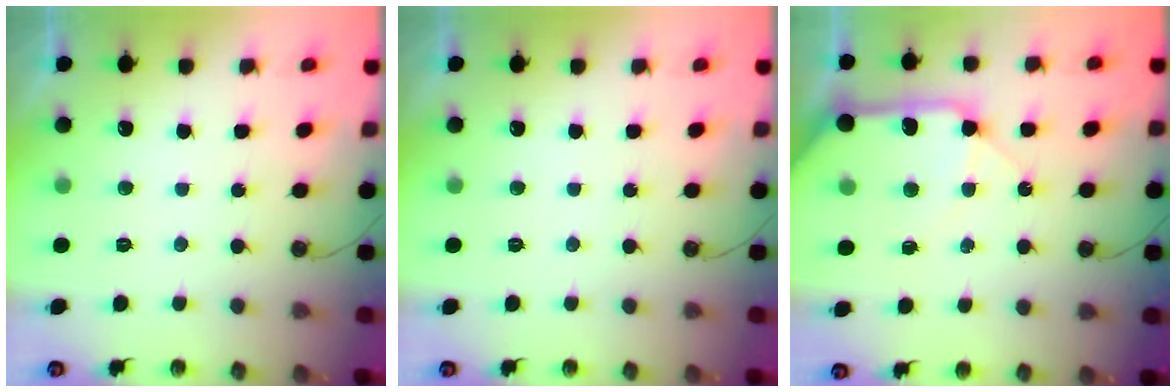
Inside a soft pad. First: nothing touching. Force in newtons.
{"total": 0.0}
{"total": 15.4, "press": 15.2, "slide": 2.6}